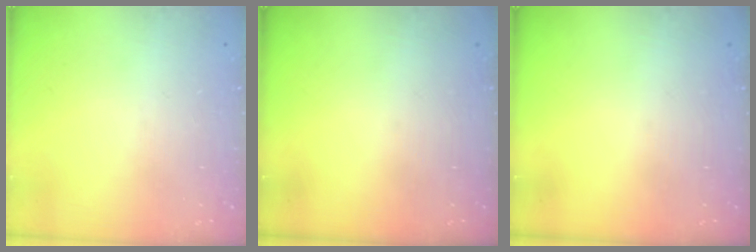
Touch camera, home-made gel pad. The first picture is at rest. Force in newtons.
{"total": 0.0}
{"total": 0.0}